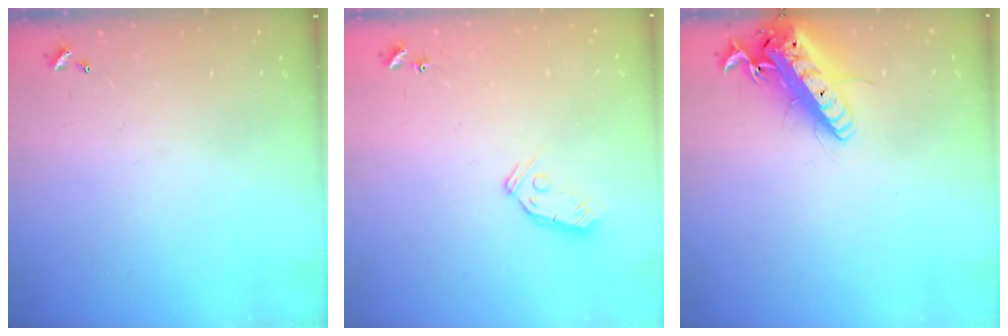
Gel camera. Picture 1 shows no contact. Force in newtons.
{"total": 7.5, "press": 7.5, "slide": 0.4}
{"total": 16.9, "press": 16.6, "slide": 3.2}